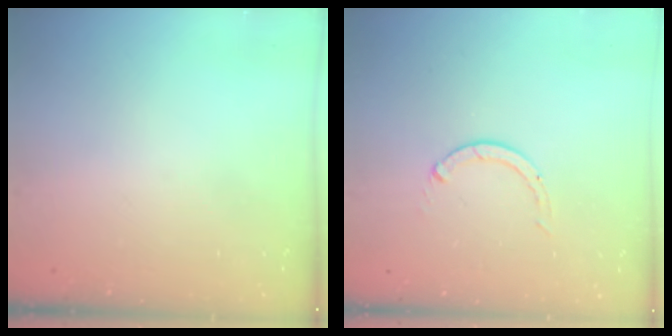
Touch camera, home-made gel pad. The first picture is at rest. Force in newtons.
{"total": 0.0}